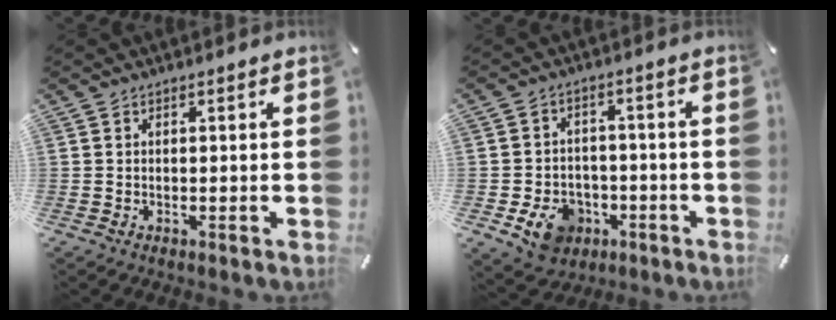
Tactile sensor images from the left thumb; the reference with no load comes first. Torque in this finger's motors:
{"motor_torque": [1.15, 1.40, 0.14, 0.04, 0.11]}